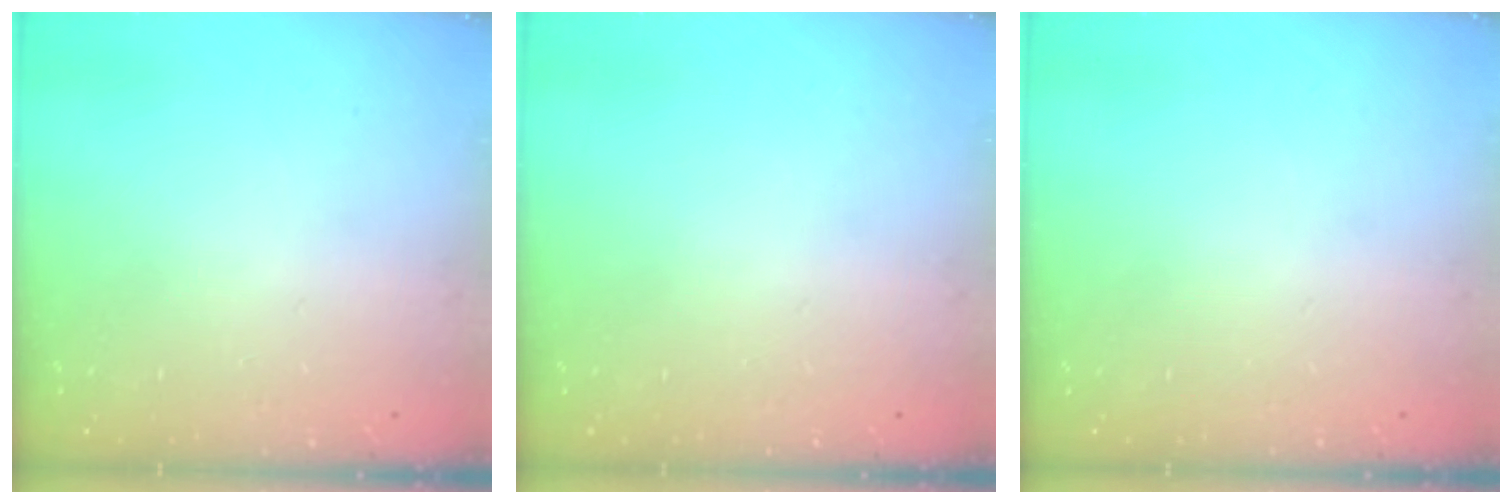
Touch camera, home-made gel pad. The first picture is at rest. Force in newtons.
{"total": 0.0}
{"total": 0.0}